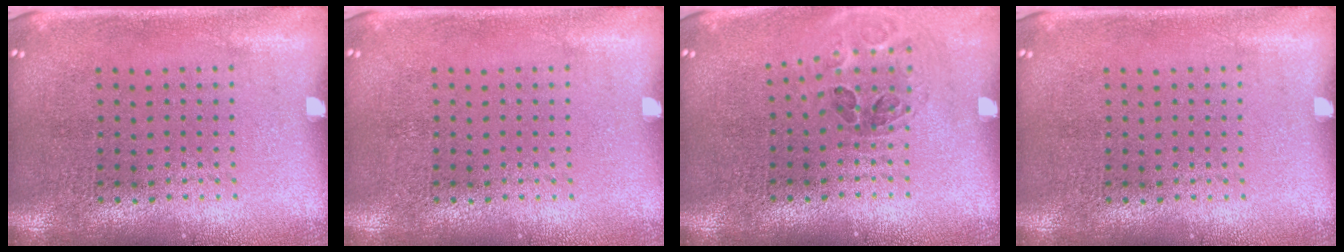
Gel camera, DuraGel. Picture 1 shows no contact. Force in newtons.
{"total": 0.0}
{"total": 1.0, "press": 0.9, "slide": 0.1}
{"total": 0.0}